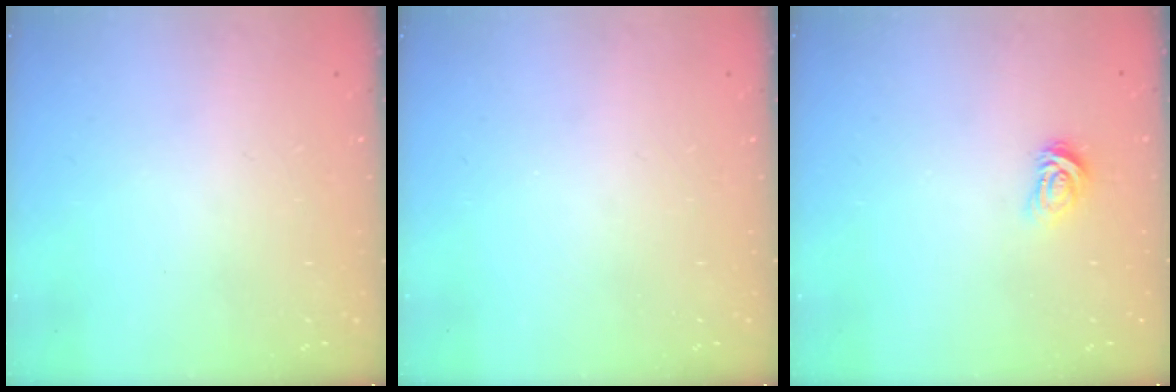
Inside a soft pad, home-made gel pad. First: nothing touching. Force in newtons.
{"total": 0.0}
{"total": 2.9, "press": 2.8, "slide": 0.4}